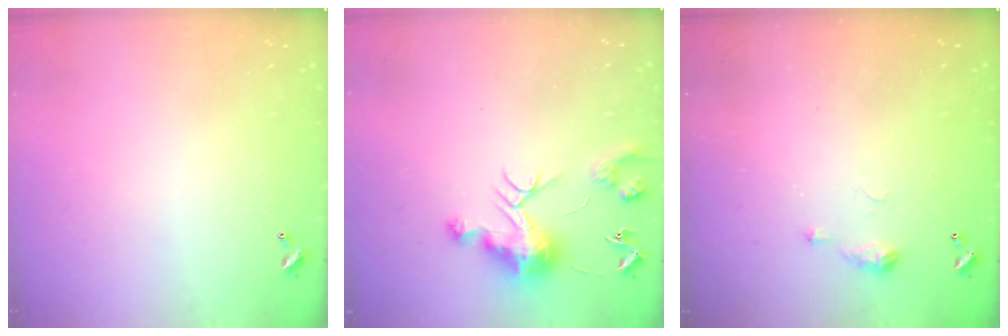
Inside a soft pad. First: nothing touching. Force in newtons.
{"total": 10.0, "press": 10.0, "slide": 0.6}
{"total": 5.4, "press": 5.3, "slide": 0.8}